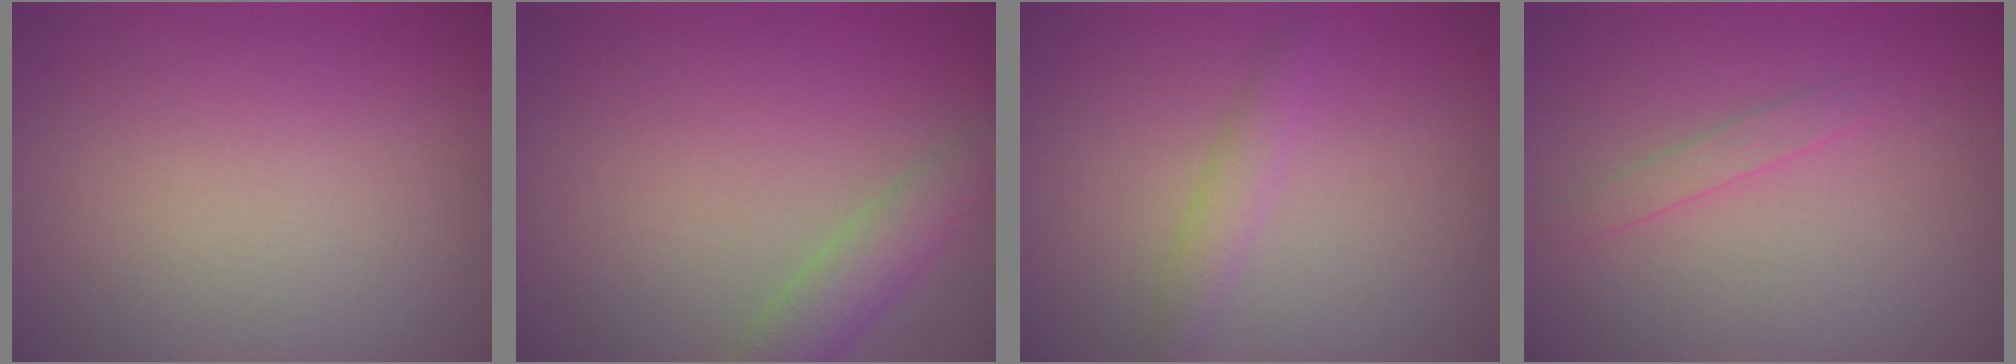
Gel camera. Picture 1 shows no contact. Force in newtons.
{"total": 3.0, "press": 3.0, "slide": 0.2}
{"total": 1.7, "press": 1.7, "slide": 0.1}
{"total": 1.1, "press": 1.1, "slide": 0.0}